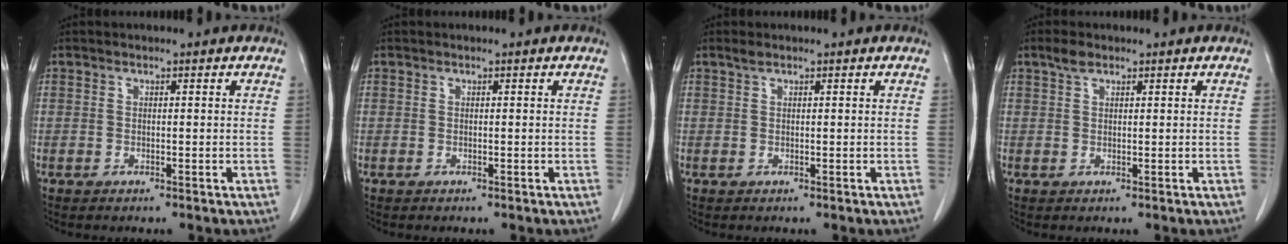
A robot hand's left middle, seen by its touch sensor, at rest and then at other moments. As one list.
[{"total": 0.0}, {"total": 0.8, "force": [0.6, 0.1, 0.4], "torque": [-0.014, 0.006, 0.016]}, {"total": 1.9, "force": [1.4, 0.8, 1.1], "torque": [-0.025, 0.010, 0.026]}]